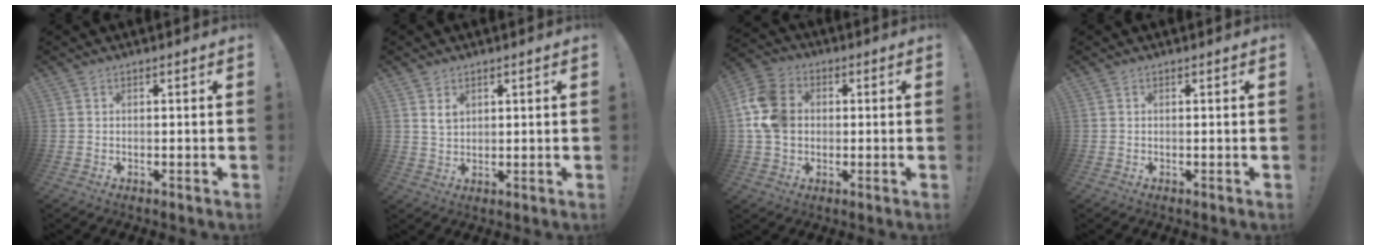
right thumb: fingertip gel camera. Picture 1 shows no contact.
{"total": 3.6, "force": [1.8, 2.5, 2.0], "torque": [-0.021, -0.006, 0.030]}
{"total": 13.8, "force": [1.0, 11.1, 8.1], "torque": [-0.154, 0.010, 0.022]}
{"total": 0.0}